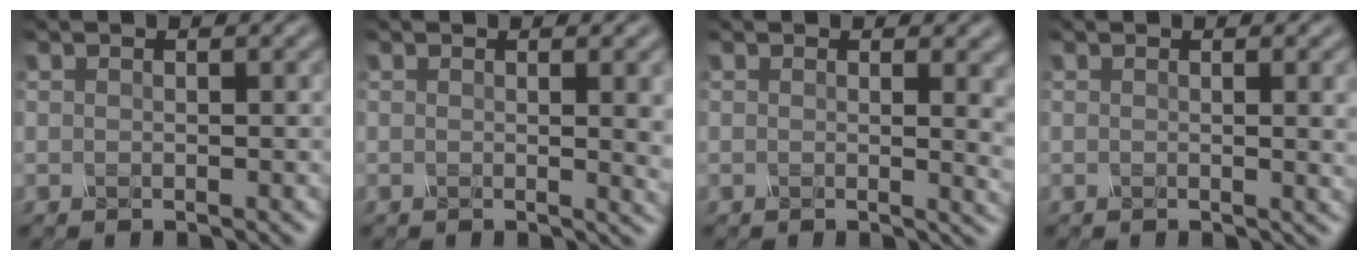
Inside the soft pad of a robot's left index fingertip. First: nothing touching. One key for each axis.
{"total": 3.6, "fx": 0.4, "fy": 1.1, "fz": 3.4, "tx": -0.031, "ty": 0.000, "tz": 0.003}
{"total": 4.0, "fx": 0.7, "fy": 1.6, "fz": 3.6, "tx": -0.023, "ty": 0.000, "tz": 0.010}
{"total": 3.1, "fx": 0.4, "fy": 1.0, "fz": 2.9, "tx": -0.026, "ty": 0.003, "tz": 0.001}